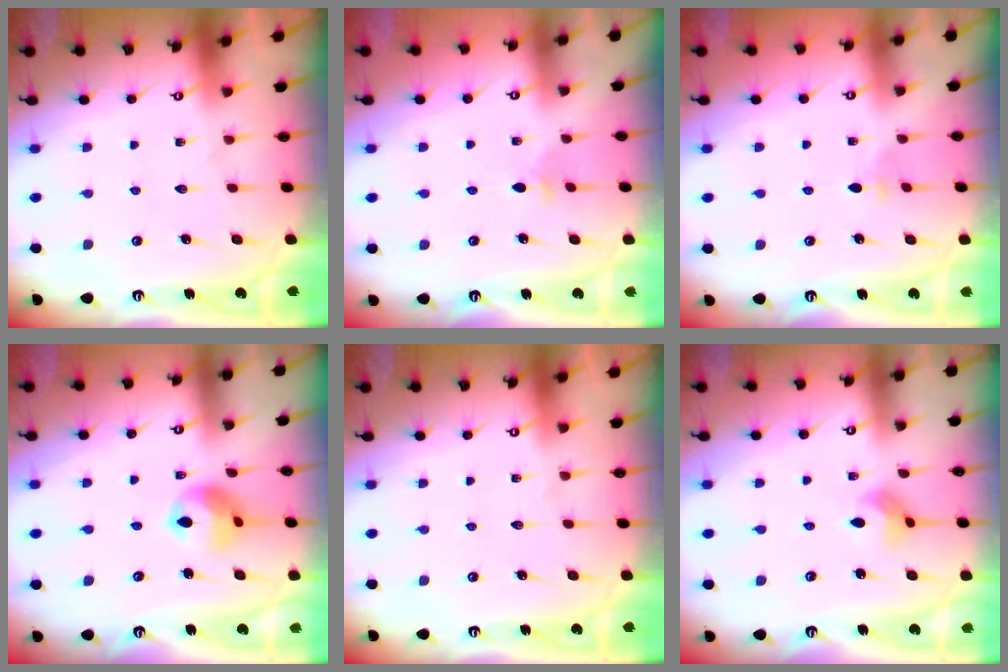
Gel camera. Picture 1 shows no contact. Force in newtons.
{"total": 3.2, "press": 3.1, "slide": 0.7}
{"total": 2.7, "press": 2.6, "slide": 0.6}
{"total": 9.6, "press": 9.6, "slide": 0.7}
{"total": 0.0}
{"total": 4.2, "press": 4.1, "slide": 0.8}